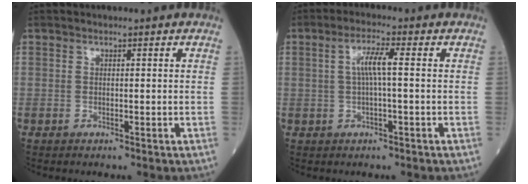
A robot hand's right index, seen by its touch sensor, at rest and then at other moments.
{"total": 4.0, "force": [0.5, 0.2, 4.0], "torque": [-0.078, 0.011, 0.012]}